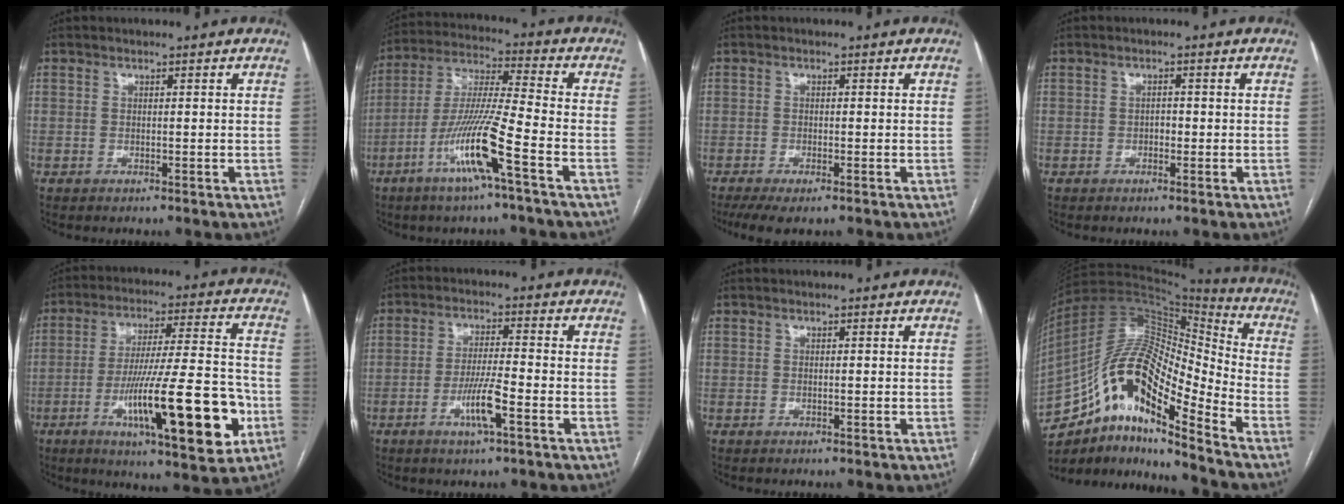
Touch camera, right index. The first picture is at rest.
{"total": 12.9, "force": [-6.0, -0.6, 11.5], "torque": [-0.233, -0.008, -0.116]}
{"total": 4.9, "force": [-3.4, 1.2, 3.4], "torque": [-0.059, -0.013, -0.054]}
{"total": 1.1, "force": [-0.3, 0.6, 0.8], "torque": [-0.011, 0.003, -0.006]}
{"total": 20.5, "force": [-6.9, 2.5, 19.1], "torque": [-0.289, -0.008, -0.102]}
{"total": 6.3, "force": [-2.7, 0.2, 5.7], "torque": [-0.109, -0.006, -0.051]}
{"total": 0.0}
{"total": 18.6, "force": [-10.5, 4.6, 14.6], "torque": [-0.272, 0.041, -0.177]}